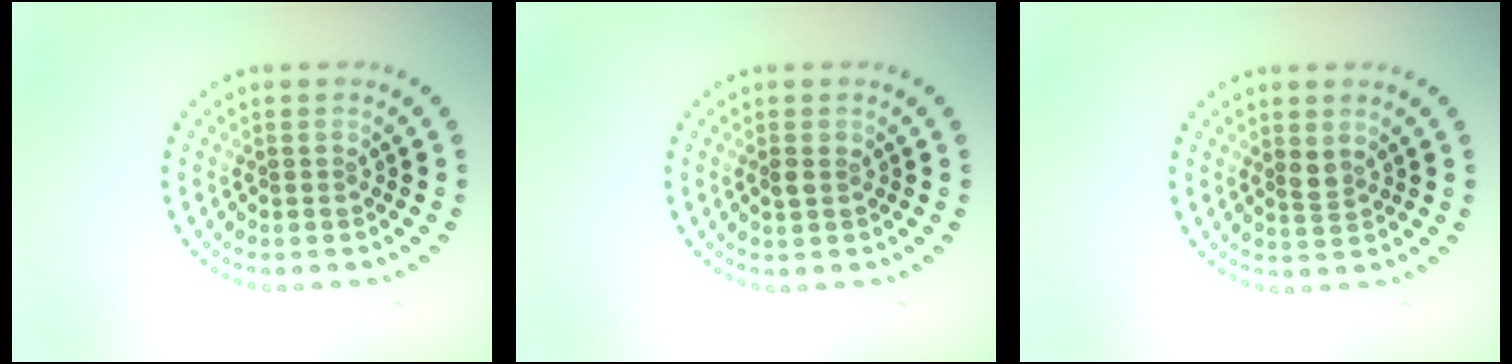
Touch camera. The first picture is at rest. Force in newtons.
{"total": 0.9, "press": 0.9, "slide": 0.1}
{"total": 1.5, "press": 1.1, "slide": 1.0}